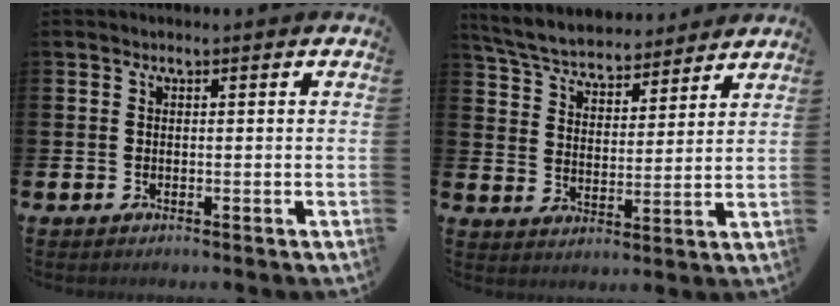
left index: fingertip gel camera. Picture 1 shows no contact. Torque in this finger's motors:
{"motor_torque": [0.43, -1.03, 0.86, 0.18]}